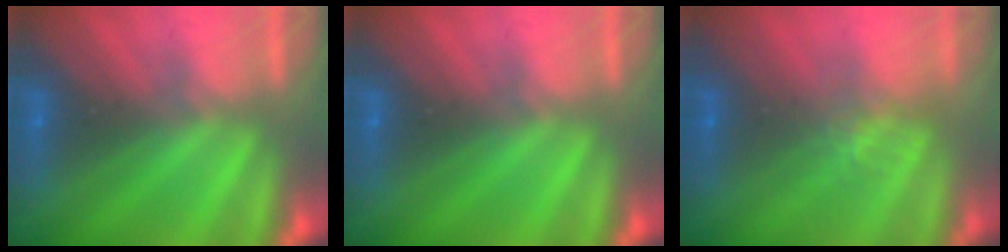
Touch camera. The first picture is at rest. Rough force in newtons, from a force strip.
{"total": 0.0}
{"total": 1.2}